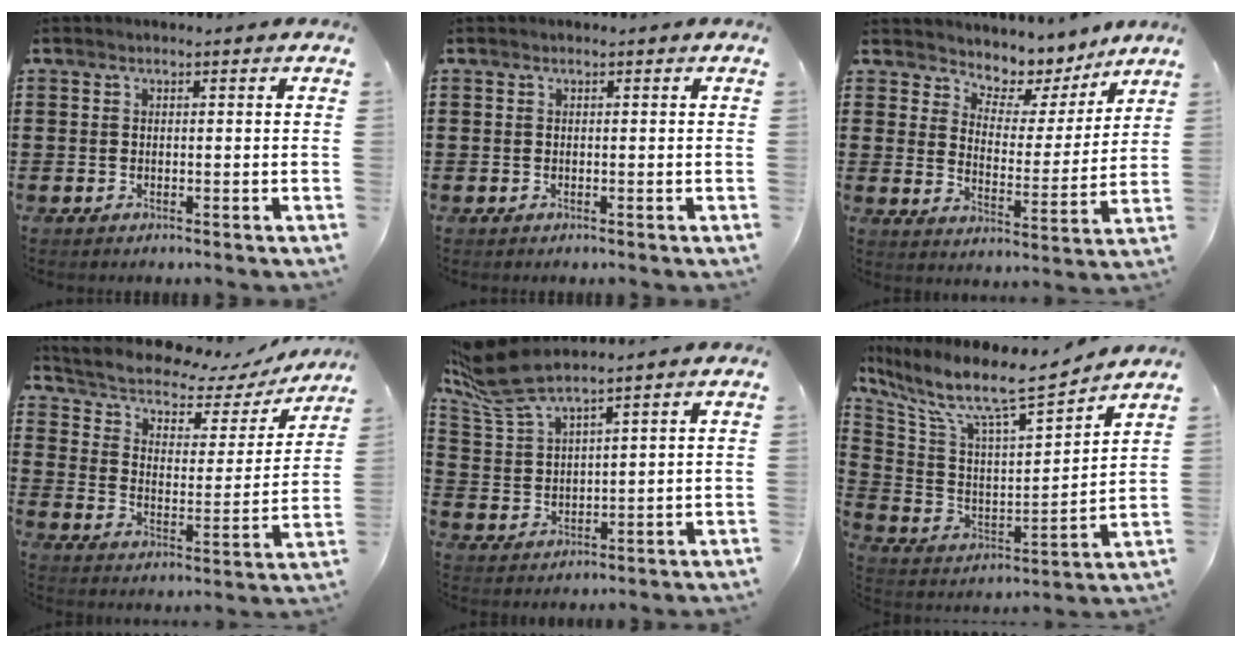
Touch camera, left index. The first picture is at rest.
{"total": 0.0}
{"total": 5.0, "force": [4.5, 2.2, 0.2], "torque": [-0.030, -0.039, 0.072]}
{"total": 6.4, "force": [5.2, 2.5, 2.8], "torque": [-0.079, -0.032, 0.085]}
{"total": 8.1, "force": [6.6, 1.3, 4.5], "torque": [-0.125, -0.029, 0.114]}
{"total": 9.4, "force": [7.4, 1.6, 5.6], "torque": [-0.141, -0.056, 0.119]}